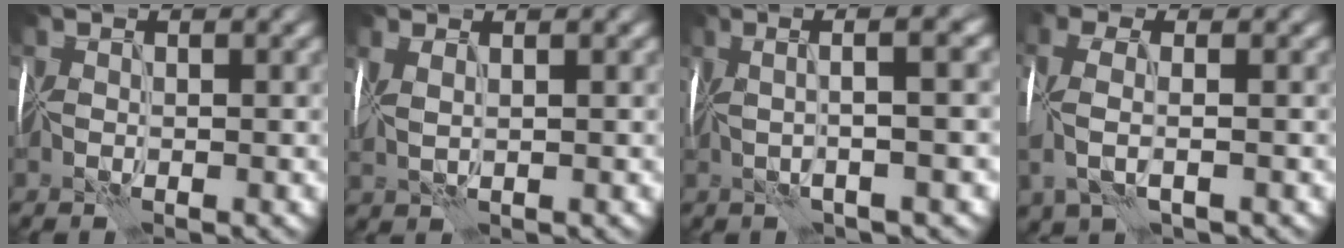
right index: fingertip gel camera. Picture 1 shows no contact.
{"total": 2.0, "force": [1.1, 0.6, 1.6], "torque": [-0.030, 0.013, 0.020]}
{"total": 6.2, "force": [1.2, 1.2, 6.0], "torque": [-0.077, 0.025, 0.017]}
{"total": 4.1, "force": [-0.3, 1.7, 3.7], "torque": [-0.101, -0.002, -0.011]}